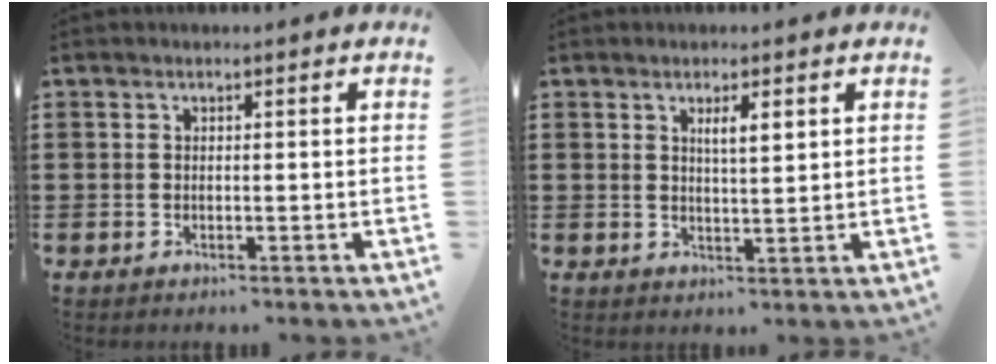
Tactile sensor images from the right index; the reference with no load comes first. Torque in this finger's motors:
{"motor_torque": [0.95, 0.70, 0.25, 0.08]}